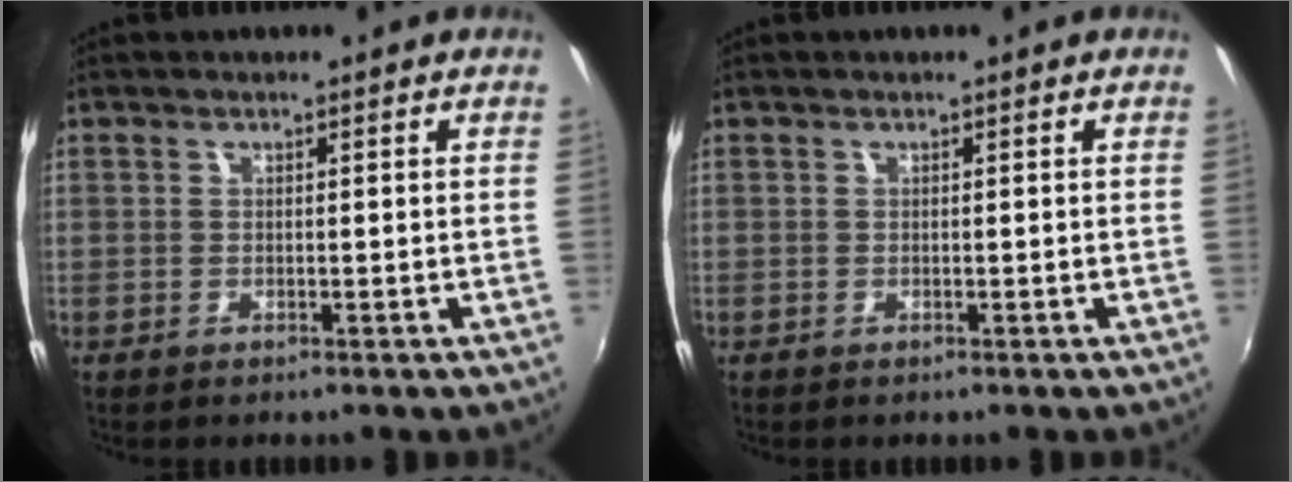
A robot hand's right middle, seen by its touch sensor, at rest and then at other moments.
{"total": 0.0}